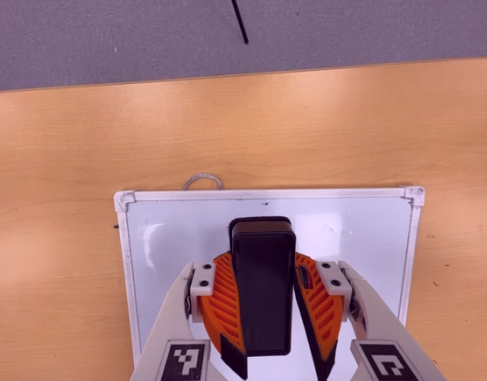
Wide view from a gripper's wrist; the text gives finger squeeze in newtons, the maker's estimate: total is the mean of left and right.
{"total": 12.2, "left": 10.9, "right": 13.5}